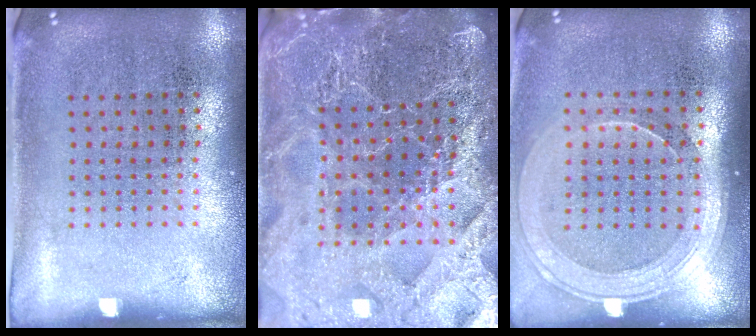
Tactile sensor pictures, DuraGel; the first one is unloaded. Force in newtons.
{"total": 4.6, "press": 4.3, "slide": 1.6}
{"total": 1.8, "press": 1.6, "slide": 0.8}